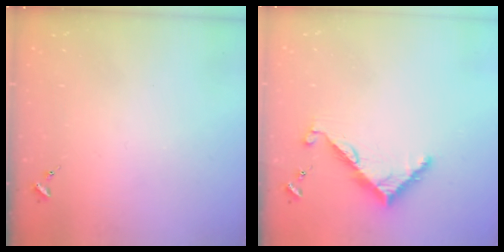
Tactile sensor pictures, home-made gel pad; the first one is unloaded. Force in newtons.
{"total": 7.8, "press": 7.8, "slide": 0.1}